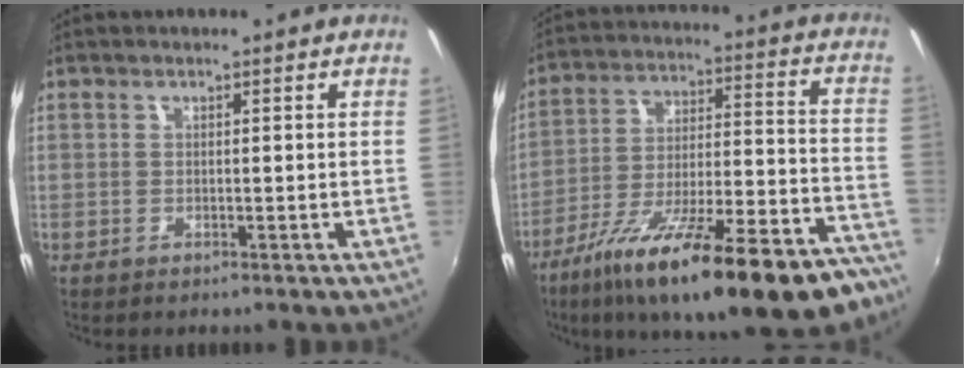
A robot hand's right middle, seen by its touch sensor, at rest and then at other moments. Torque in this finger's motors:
{"motor_torque": [1.10, -1.04, 0.68, 0.21]}